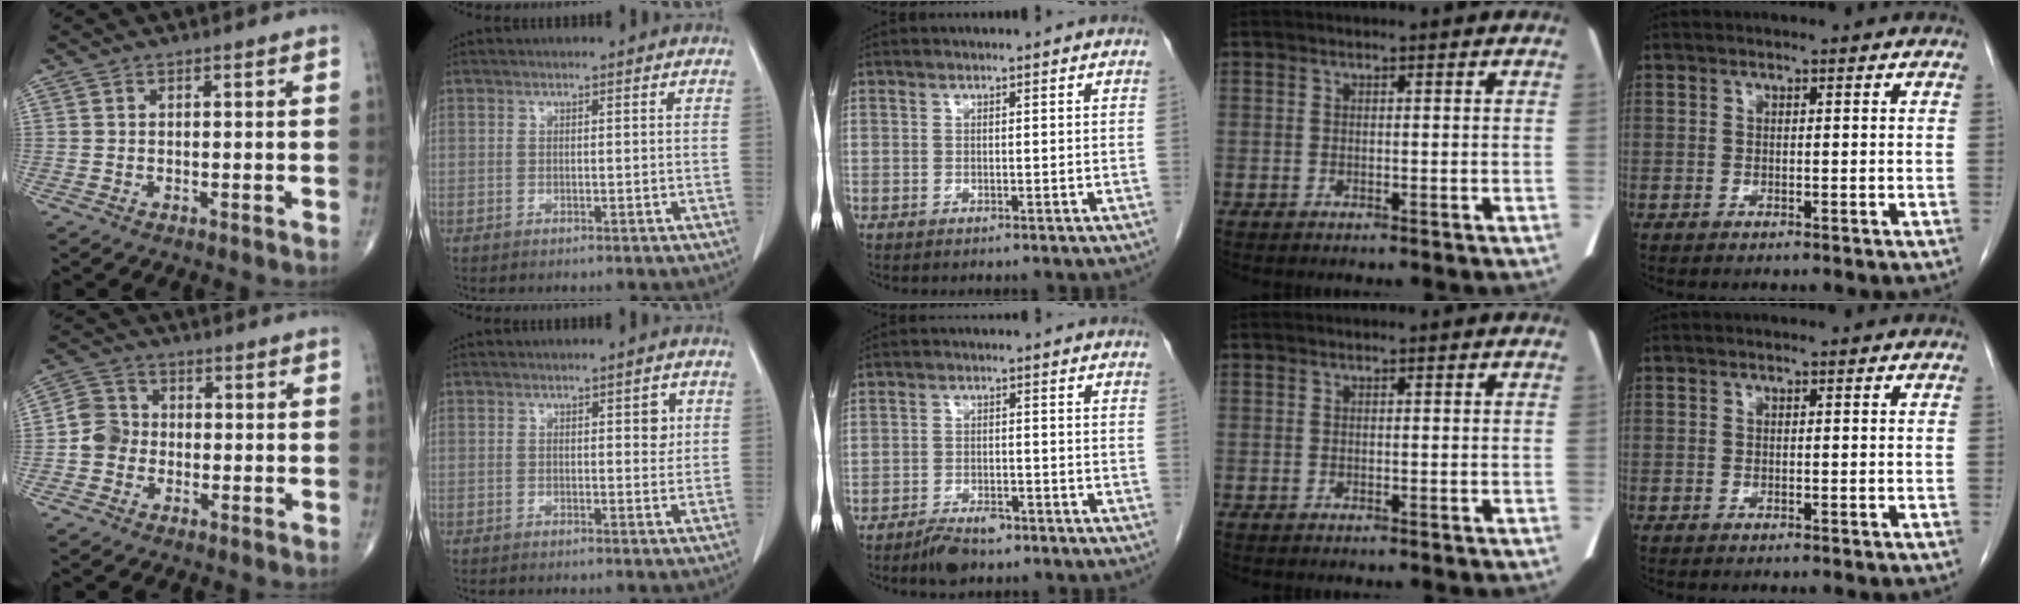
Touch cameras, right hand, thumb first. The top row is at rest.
{"thumb": {"total": 5.0, "force": [-1.2, 4.5, 1.9], "torque": [-0.021, 0.014, -0.034]}, "index": {"total": 2.5, "force": [0.7, 1.1, 2.1], "torque": [-0.025, 0.002, 0.009]}, "middle": {"total": 4.3, "force": [-3.2, 1.5, 2.4], "torque": [-0.044, -0.001, -0.050]}}